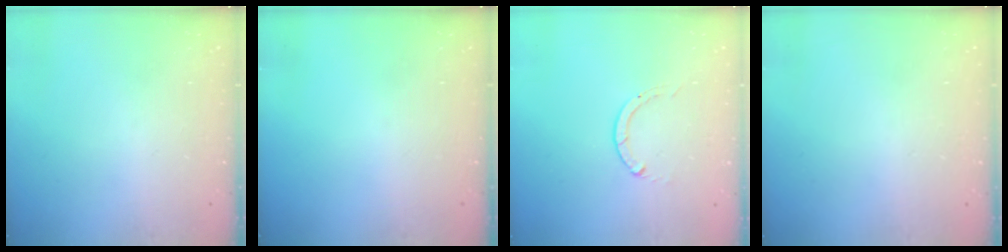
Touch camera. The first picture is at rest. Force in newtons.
{"total": 0.0}
{"total": 0.0}
{"total": 2.6, "press": 2.6, "slide": 0.2}